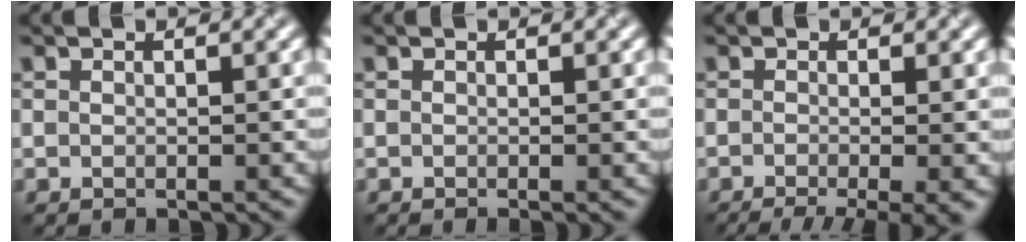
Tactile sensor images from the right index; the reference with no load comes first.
{"total": 0.7, "force": [-0.2, 0.2, 0.6], "torque": [-0.005, -0.007, -0.005]}
{"total": 7.0, "force": [-3.4, 2.2, 5.7], "torque": [-0.061, -0.009, -0.047]}